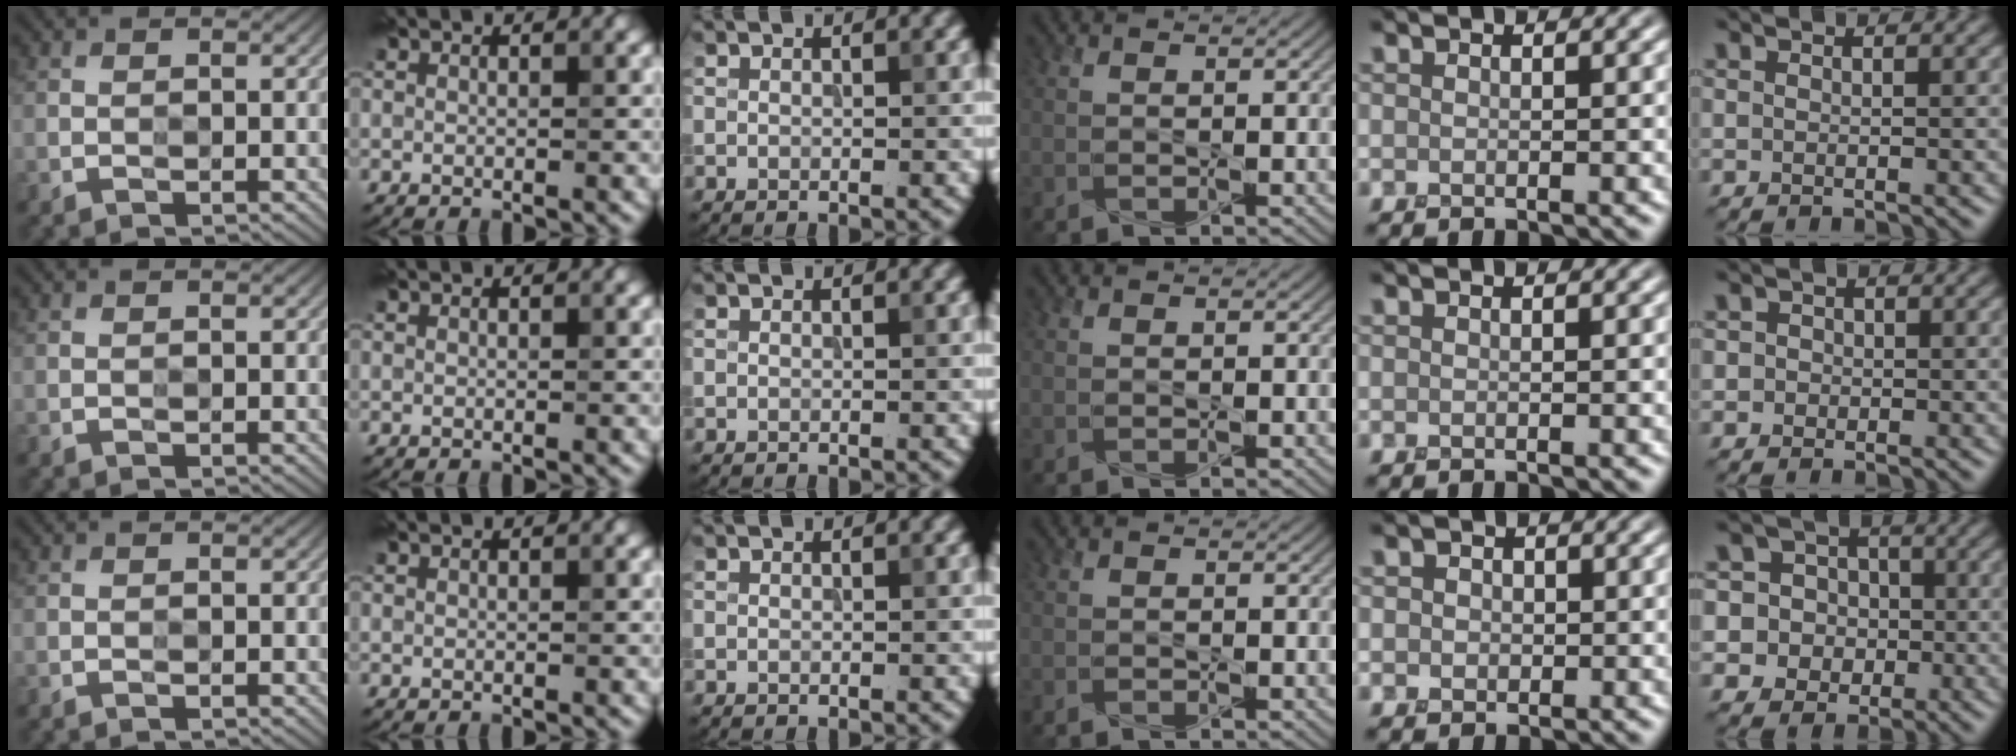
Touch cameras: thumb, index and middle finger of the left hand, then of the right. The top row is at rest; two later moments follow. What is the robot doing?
{"motion": "press", "object": "memory foam"}